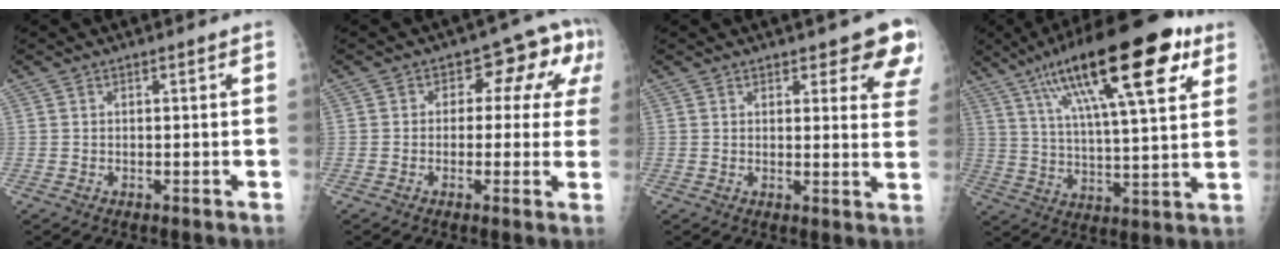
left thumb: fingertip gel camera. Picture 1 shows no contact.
{"total": 9.5, "force": [2.0, 6.1, 7.0], "torque": [-0.032, 0.025, 0.014]}
{"total": 8.6, "force": [6.7, 3.2, 4.3], "torque": [-0.009, -0.036, 0.060]}
{"total": 25.2, "force": [12.8, 7.0, 20.5], "torque": [-0.321, -0.009, 0.206]}